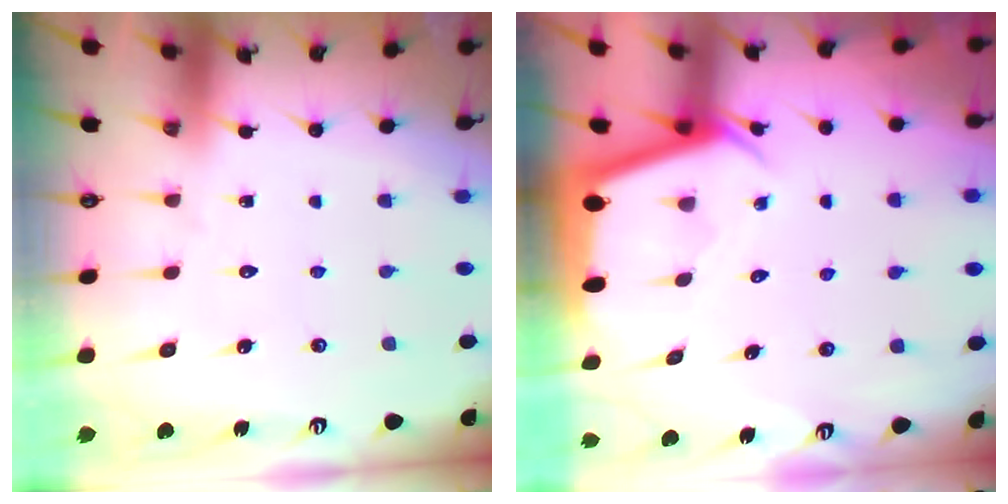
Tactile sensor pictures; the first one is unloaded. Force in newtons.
{"total": 2.6, "press": 2.6, "slide": 0.3}